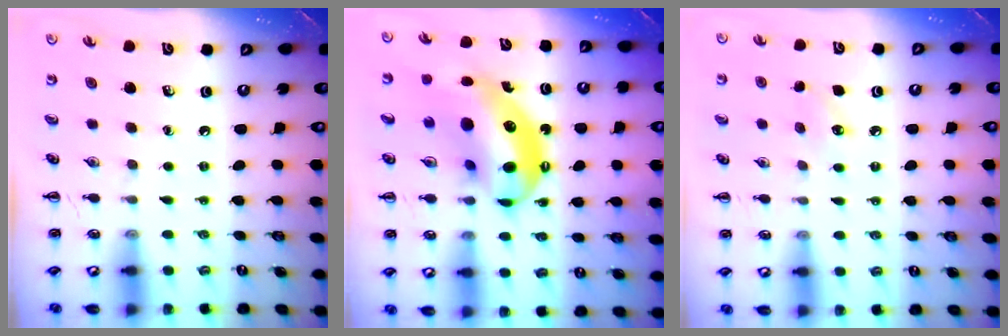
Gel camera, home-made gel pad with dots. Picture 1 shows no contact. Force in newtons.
{"total": 15.7, "press": 15.0, "slide": 4.4}
{"total": 6.2, "press": 6.0, "slide": 1.8}